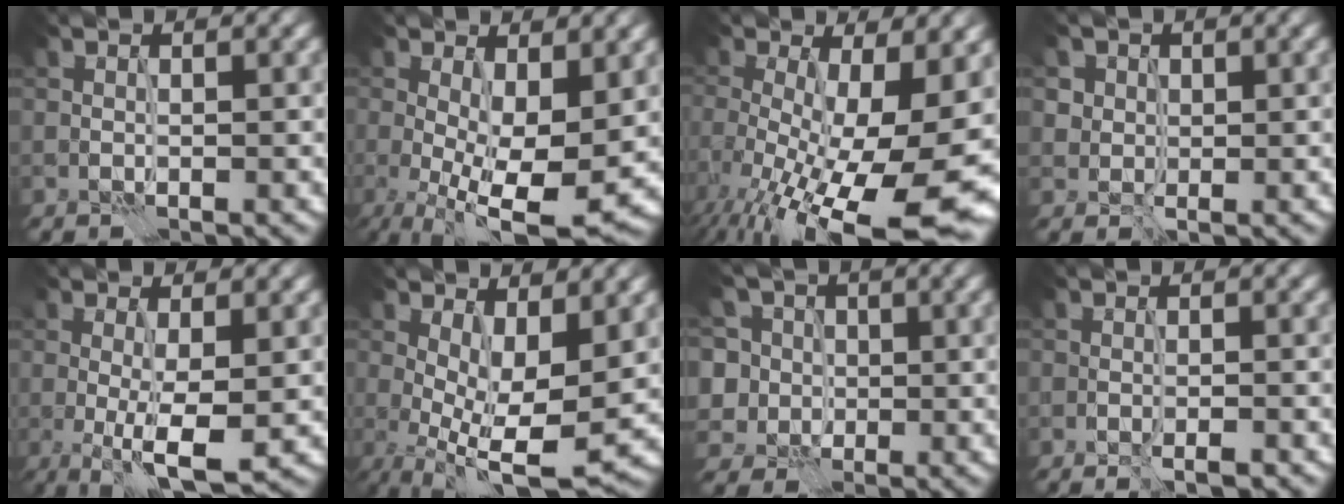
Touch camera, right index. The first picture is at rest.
{"total": 9.7, "force": [-1.1, 3.5, 9.0], "torque": [-0.148, -0.012, -0.016]}
{"total": 14.6, "force": [-4.4, 5.3, 12.9], "torque": [-0.205, -0.046, -0.055]}
{"total": 2.5, "force": [1.2, 2.1, 0.7], "torque": [-0.017, -0.005, 0.025]}
{"total": 5.5, "force": [-1.2, 1.1, 5.3], "torque": [-0.088, -0.013, -0.017]}
{"total": 8.9, "force": [-0.4, 3.2, 8.3], "torque": [-0.141, -0.008, -0.003]}
{"total": 9.7, "force": [4.0, 7.9, 4.0], "torque": [-0.084, 0.032, 0.039]}
{"total": 1.5, "force": [-1.1, 0.0, 1.0], "torque": [-0.013, -0.001, -0.018]}